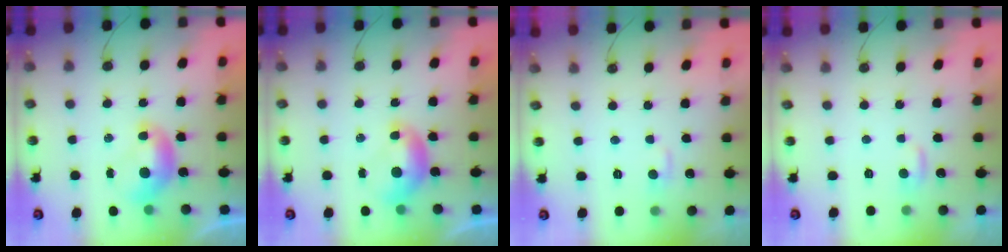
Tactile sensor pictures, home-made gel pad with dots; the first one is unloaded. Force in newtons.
{"total": 0.0}
{"total": 2.5, "press": 2.5, "slide": 0.5}
{"total": 2.0, "press": 2.0, "slide": 0.3}